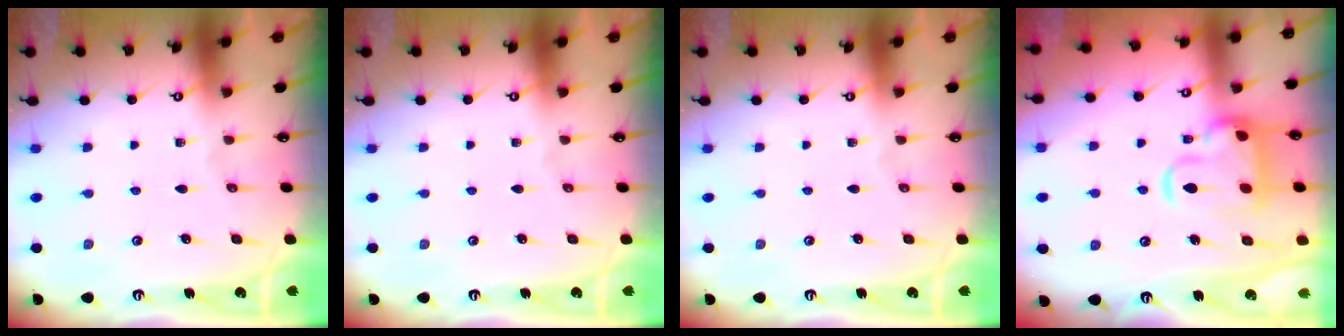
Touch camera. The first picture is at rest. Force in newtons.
{"total": 0.0}
{"total": 0.0}
{"total": 8.5, "press": 8.3, "slide": 1.7}